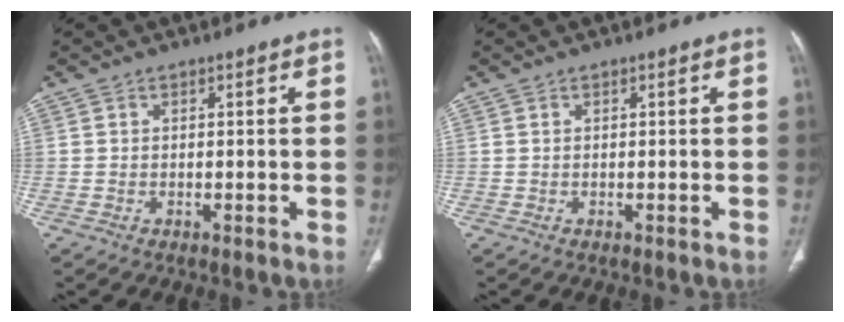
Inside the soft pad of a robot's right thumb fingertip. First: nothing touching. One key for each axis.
{"total": 0.0}